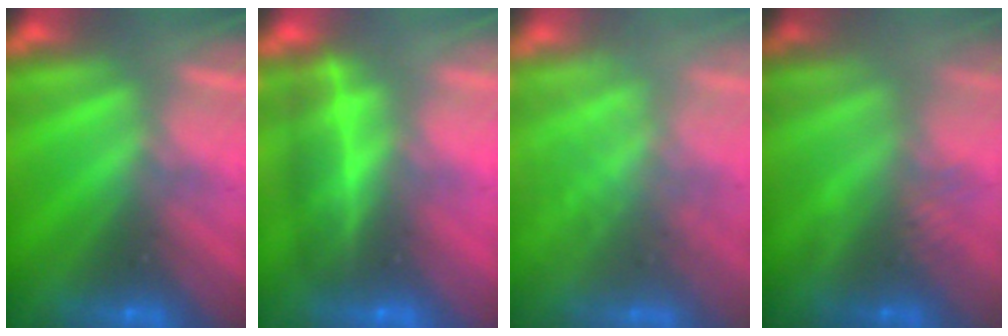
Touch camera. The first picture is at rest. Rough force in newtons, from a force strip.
{"total": 2.0}
{"total": 3.3}
{"total": 2.5}